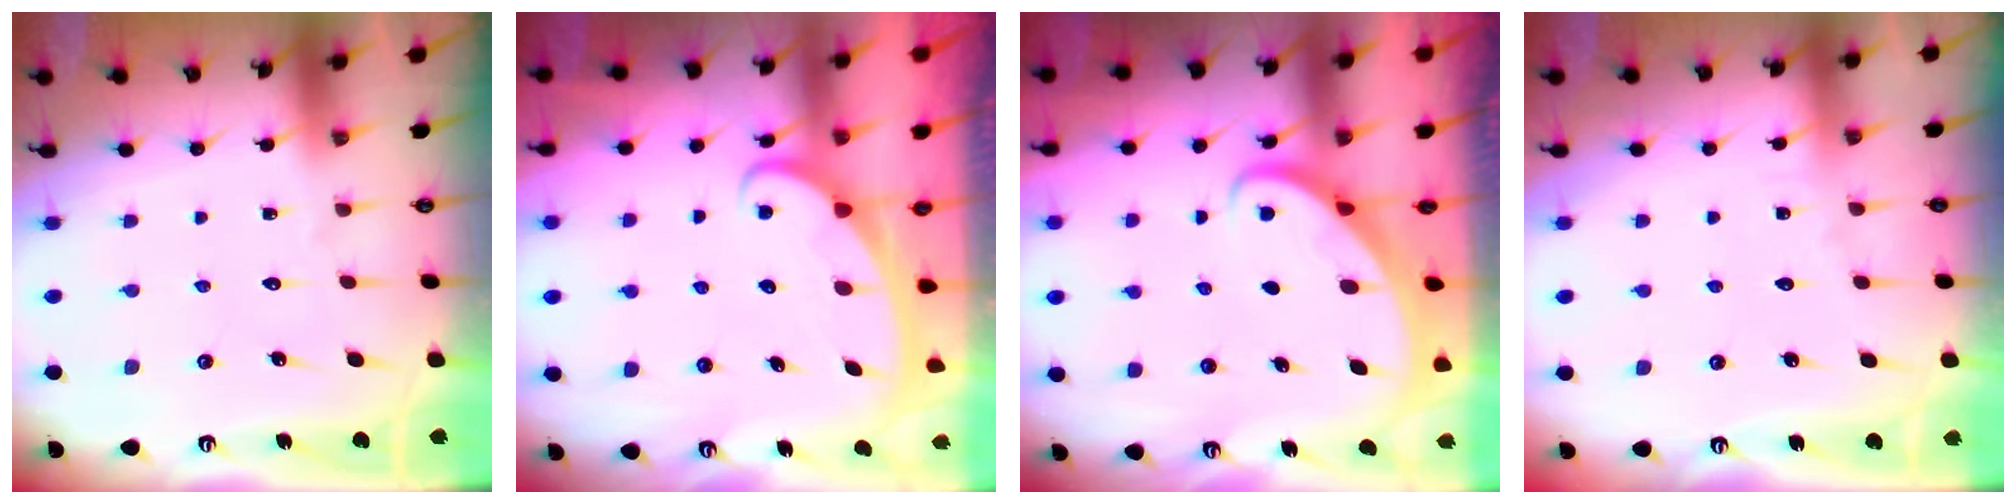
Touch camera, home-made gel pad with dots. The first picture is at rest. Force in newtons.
{"total": 2.5, "press": 2.4, "slide": 0.4}
{"total": 2.8, "press": 2.8, "slide": 0.2}
{"total": 2.6, "press": 2.6, "slide": 0.3}